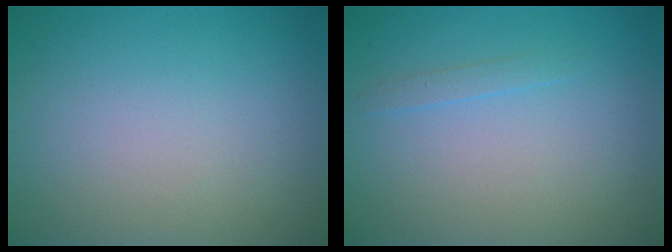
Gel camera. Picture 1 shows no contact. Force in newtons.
{"total": 0.7, "press": 0.7, "slide": 0.1}